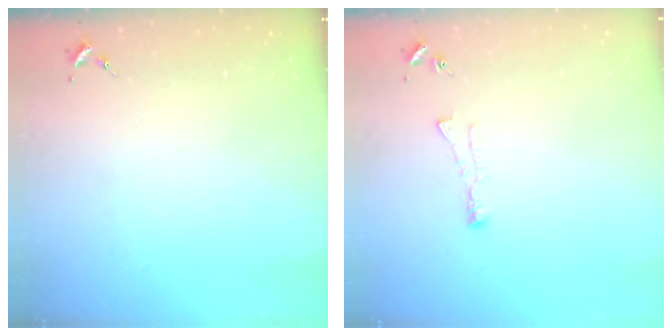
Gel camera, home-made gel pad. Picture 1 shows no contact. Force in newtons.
{"total": 4.1, "press": 4.1, "slide": 0.8}